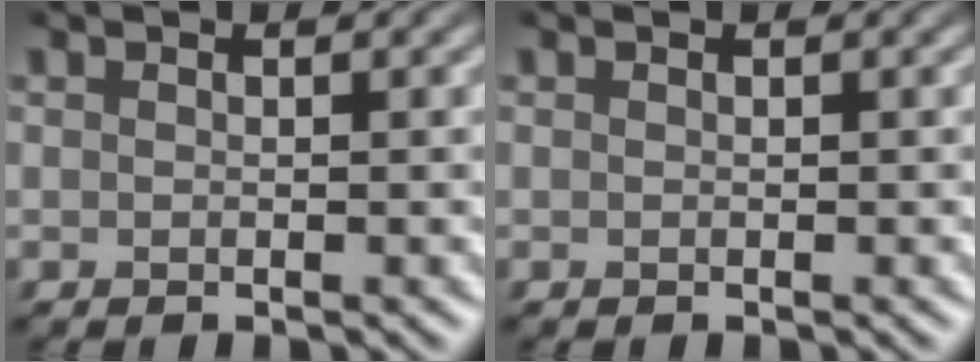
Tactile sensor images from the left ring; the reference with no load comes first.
{"total": 0.0}